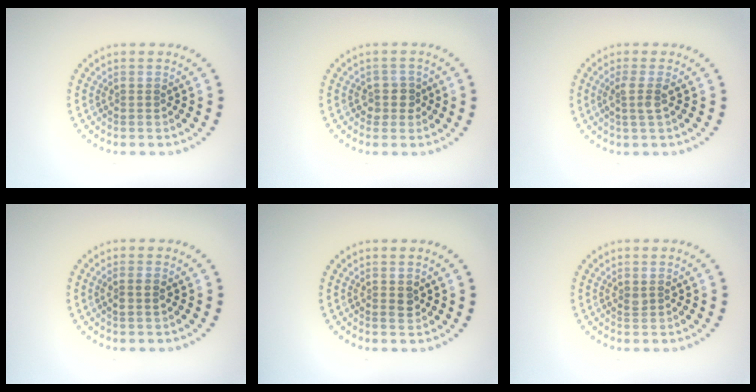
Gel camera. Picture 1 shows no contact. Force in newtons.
{"total": 1.8, "press": 1.4, "slide": 1.1}
{"total": 1.8, "press": 1.4, "slide": 1.2}
{"total": 1.1, "press": 1.1, "slide": 0.3}
{"total": 1.1, "press": 1.1, "slide": 0.1}
{"total": 0.6, "press": 0.6, "slide": 0.2}